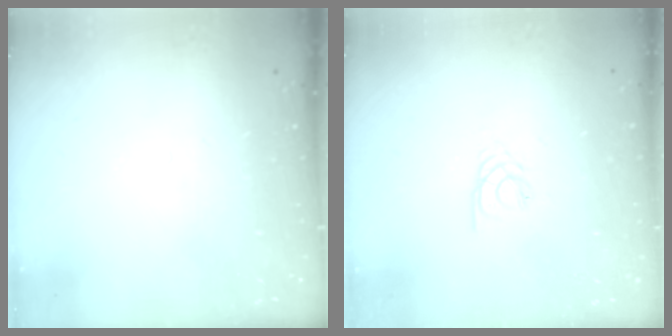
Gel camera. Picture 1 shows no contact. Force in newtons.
{"total": 2.3, "press": 2.3, "slide": 0.4}